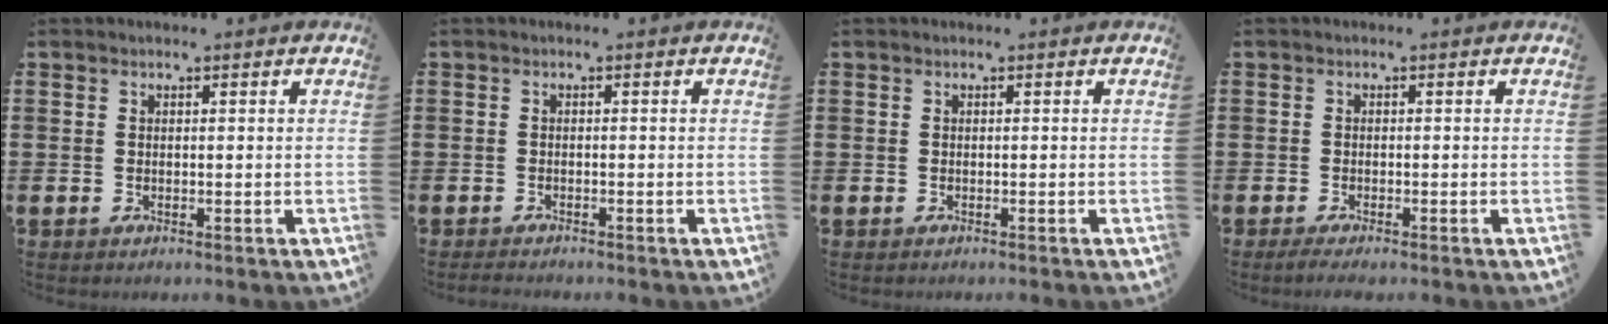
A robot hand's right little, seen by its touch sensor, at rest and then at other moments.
{"total": 0.8, "force": [-0.8, 0.1, 0.2], "torque": [-0.006, -0.001, -0.016]}
{"total": 0.0}
{"total": 1.0, "force": [-0.7, 0.1, 0.7], "torque": [-0.012, -0.002, -0.014]}